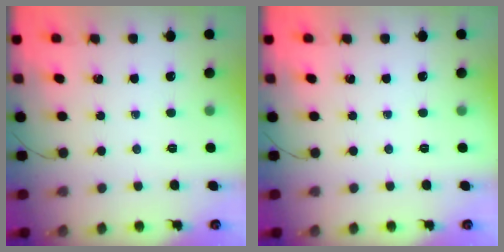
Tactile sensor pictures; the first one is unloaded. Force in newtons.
{"total": 0.0}